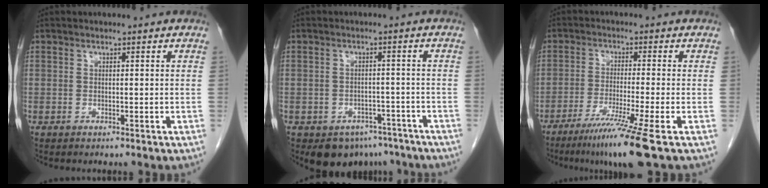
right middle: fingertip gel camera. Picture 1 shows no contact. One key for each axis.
{"total": 7.6, "fx": -5.6, "fy": 4.8, "fz": 1.9, "tx": -0.013, "ty": 0.012, "tz": -0.070}
{"total": 9.6, "fx": -6.2, "fy": -2.1, "fz": 7.0, "tx": -0.119, "ty": -0.034, "tz": -0.109}